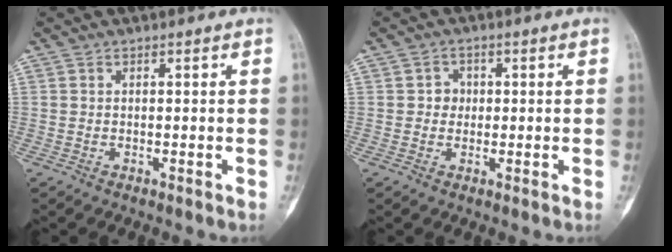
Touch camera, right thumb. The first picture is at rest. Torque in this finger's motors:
{"motor_torque": [-0.04, 0.03, 0.06, -0.07, 0.00]}